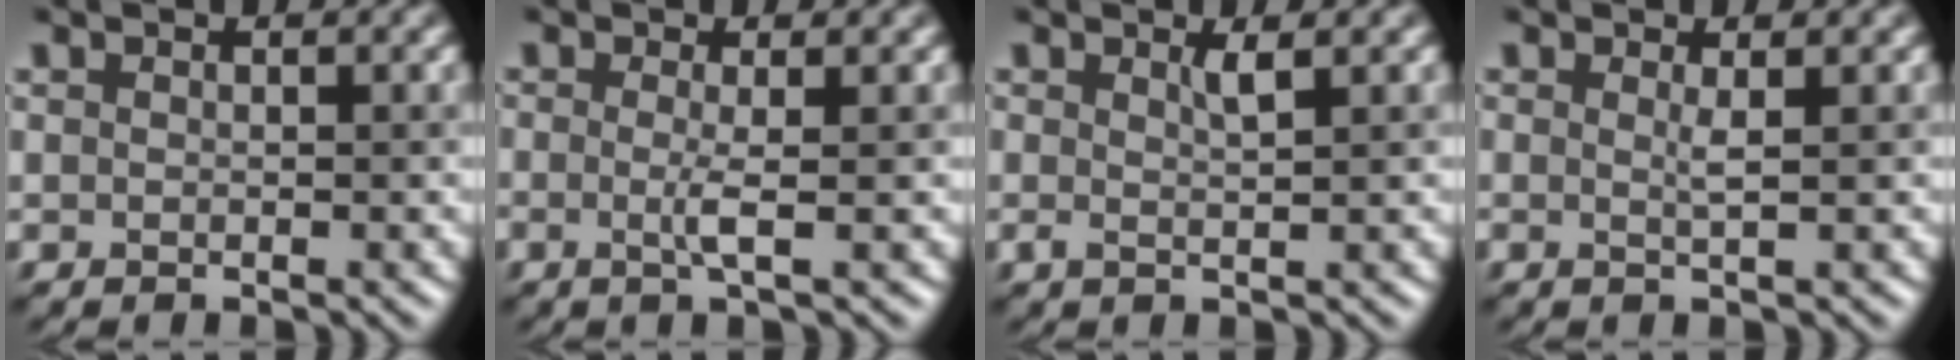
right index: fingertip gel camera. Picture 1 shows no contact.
{"total": 1.6, "force": [-0.2, 0.2, 1.6], "torque": [-0.036, -0.007, -0.006]}
{"total": 1.3, "force": [0.6, 0.2, 1.1], "torque": [-0.025, -0.003, 0.010]}
{"total": 1.0, "force": [0.3, 0.1, 0.9], "torque": [-0.015, -0.003, 0.002]}